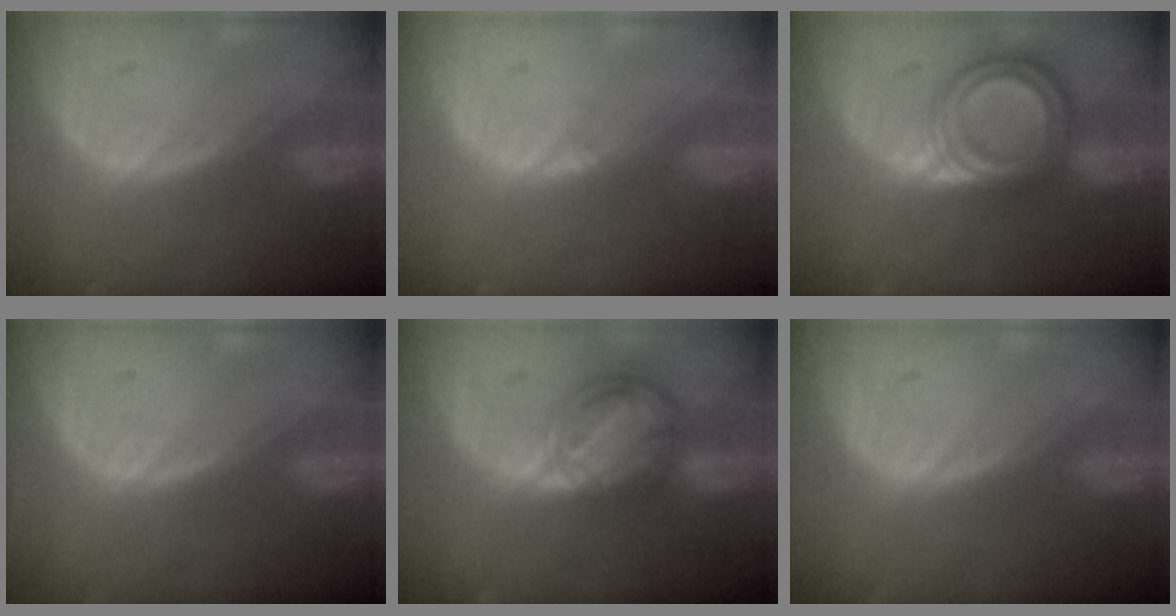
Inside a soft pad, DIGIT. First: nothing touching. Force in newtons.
{"total": 0.9, "press": 0.6, "slide": 0.7}
{"total": 7.9, "press": 7.8, "slide": 0.4}
{"total": 0.0}
{"total": 8.1, "press": 7.0, "slide": 4.1}
{"total": 0.0}